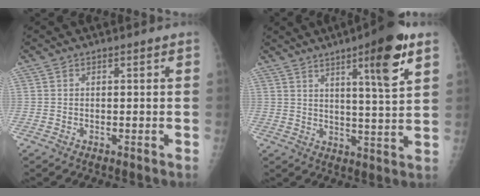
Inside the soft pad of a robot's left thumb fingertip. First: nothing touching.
{"total": 12.4, "force": [6.5, 1.6, 10.4], "torque": [-0.147, -0.034, 0.092]}